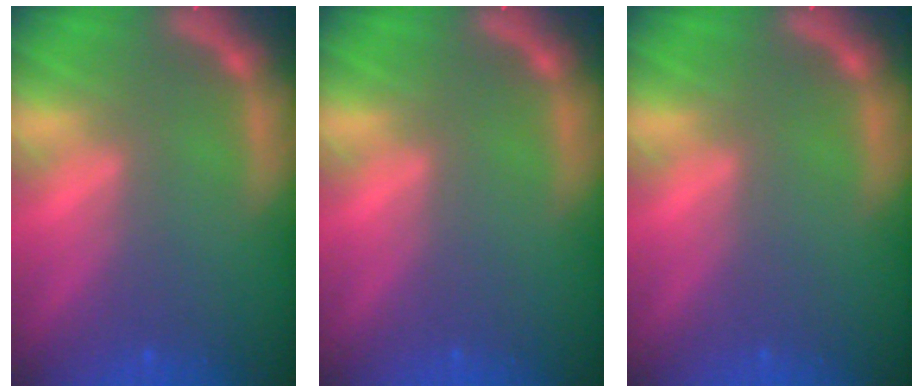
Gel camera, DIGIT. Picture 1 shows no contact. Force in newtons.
{"total": 0.0}
{"total": 0.0}